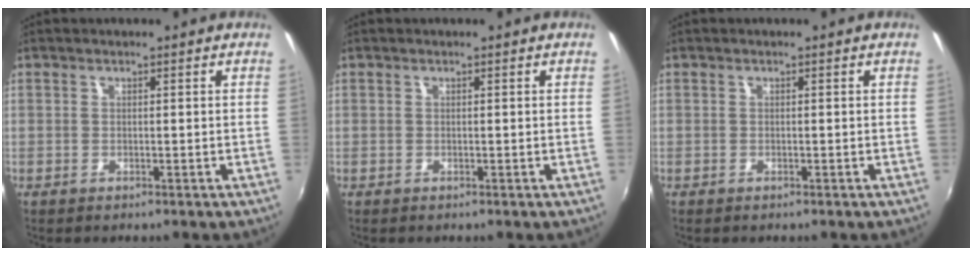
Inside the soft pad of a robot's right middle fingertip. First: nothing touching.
{"total": 0.0}
{"total": 0.0}